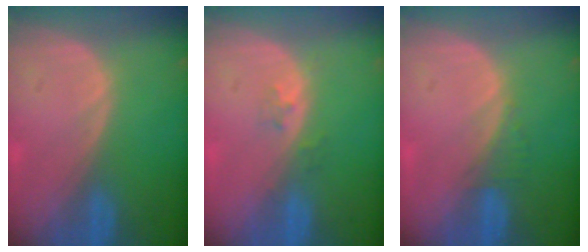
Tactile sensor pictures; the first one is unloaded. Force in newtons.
{"total": 1.9, "press": 1.4, "slide": 1.2}
{"total": 1.3, "press": 1.2, "slide": 0.4}